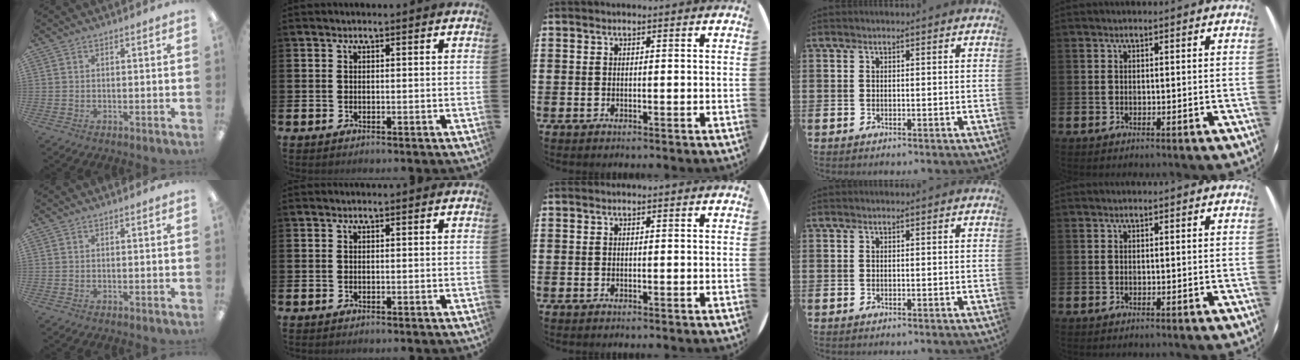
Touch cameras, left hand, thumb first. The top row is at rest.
{}